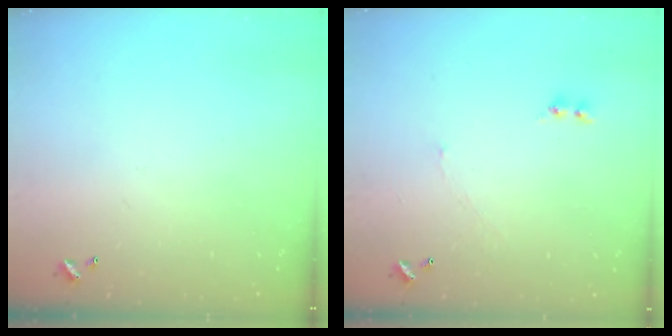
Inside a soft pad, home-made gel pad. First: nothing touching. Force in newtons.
{"total": 2.6, "press": 2.6, "slide": 0.6}